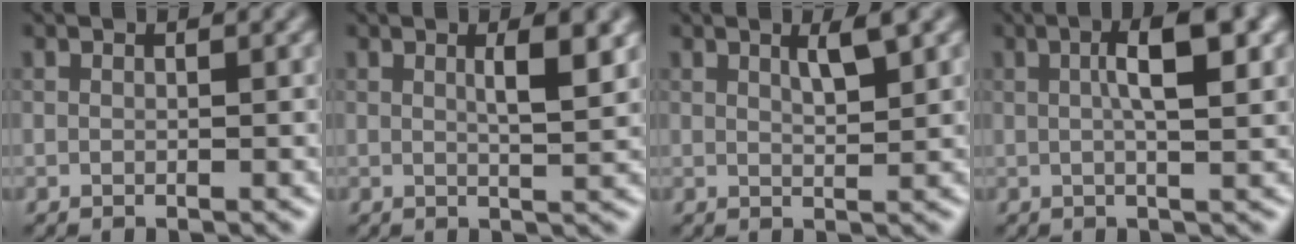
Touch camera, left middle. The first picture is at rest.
{"total": 3.4, "force": [1.0, 0.8, 3.2], "torque": [-0.042, 0.002, 0.013]}
{"total": 2.5, "force": [1.3, 0.5, 2.0], "torque": [-0.032, 0.001, 0.022]}
{"total": 5.3, "force": [1.2, 1.3, 5.0], "torque": [-0.074, 0.009, 0.015]}